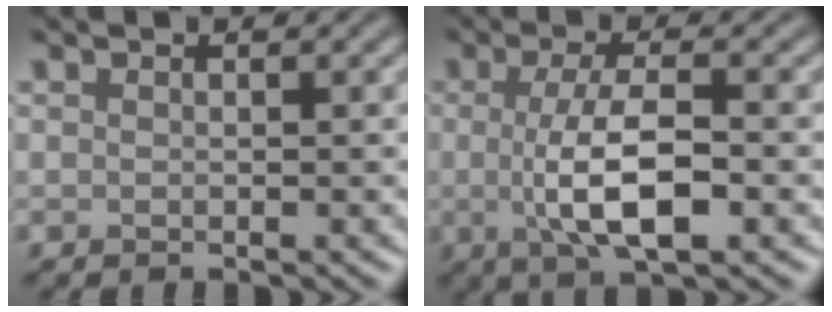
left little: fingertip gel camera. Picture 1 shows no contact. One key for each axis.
{"total": 6.2, "fx": -0.5, "fy": 1.9, "fz": 5.9, "tx": -0.109, "ty": -0.004, "tz": -0.009}